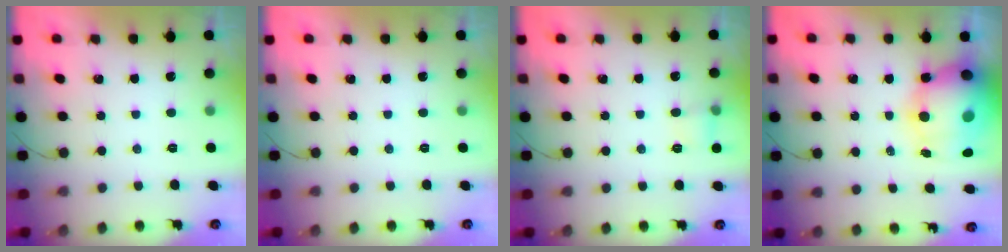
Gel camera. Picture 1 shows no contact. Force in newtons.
{"total": 0.0}
{"total": 4.9, "press": 4.0, "slide": 2.7}
{"total": 17.1, "press": 16.6, "slide": 4.3}